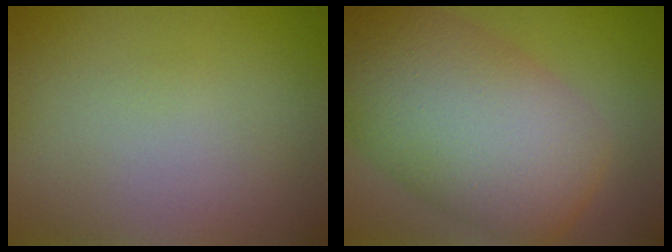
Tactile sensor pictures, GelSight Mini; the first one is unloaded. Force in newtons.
{"total": 11.2, "press": 11.2, "slide": 0.3}